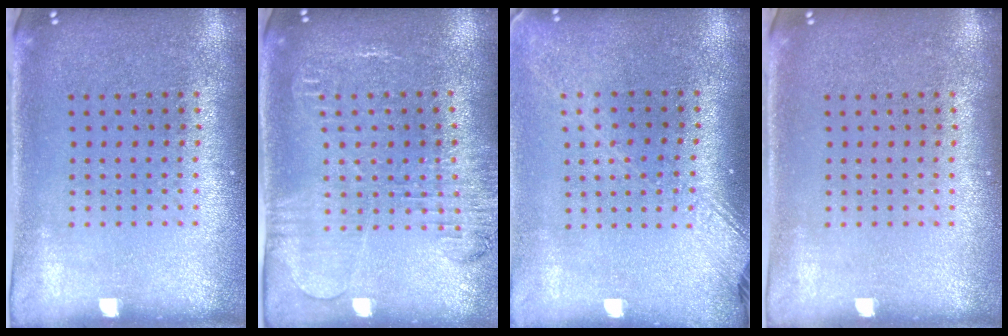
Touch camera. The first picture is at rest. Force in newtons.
{"total": 1.8, "press": 1.8, "slide": 0.4}
{"total": 1.8, "press": 1.4, "slide": 1.0}
{"total": 0.0}